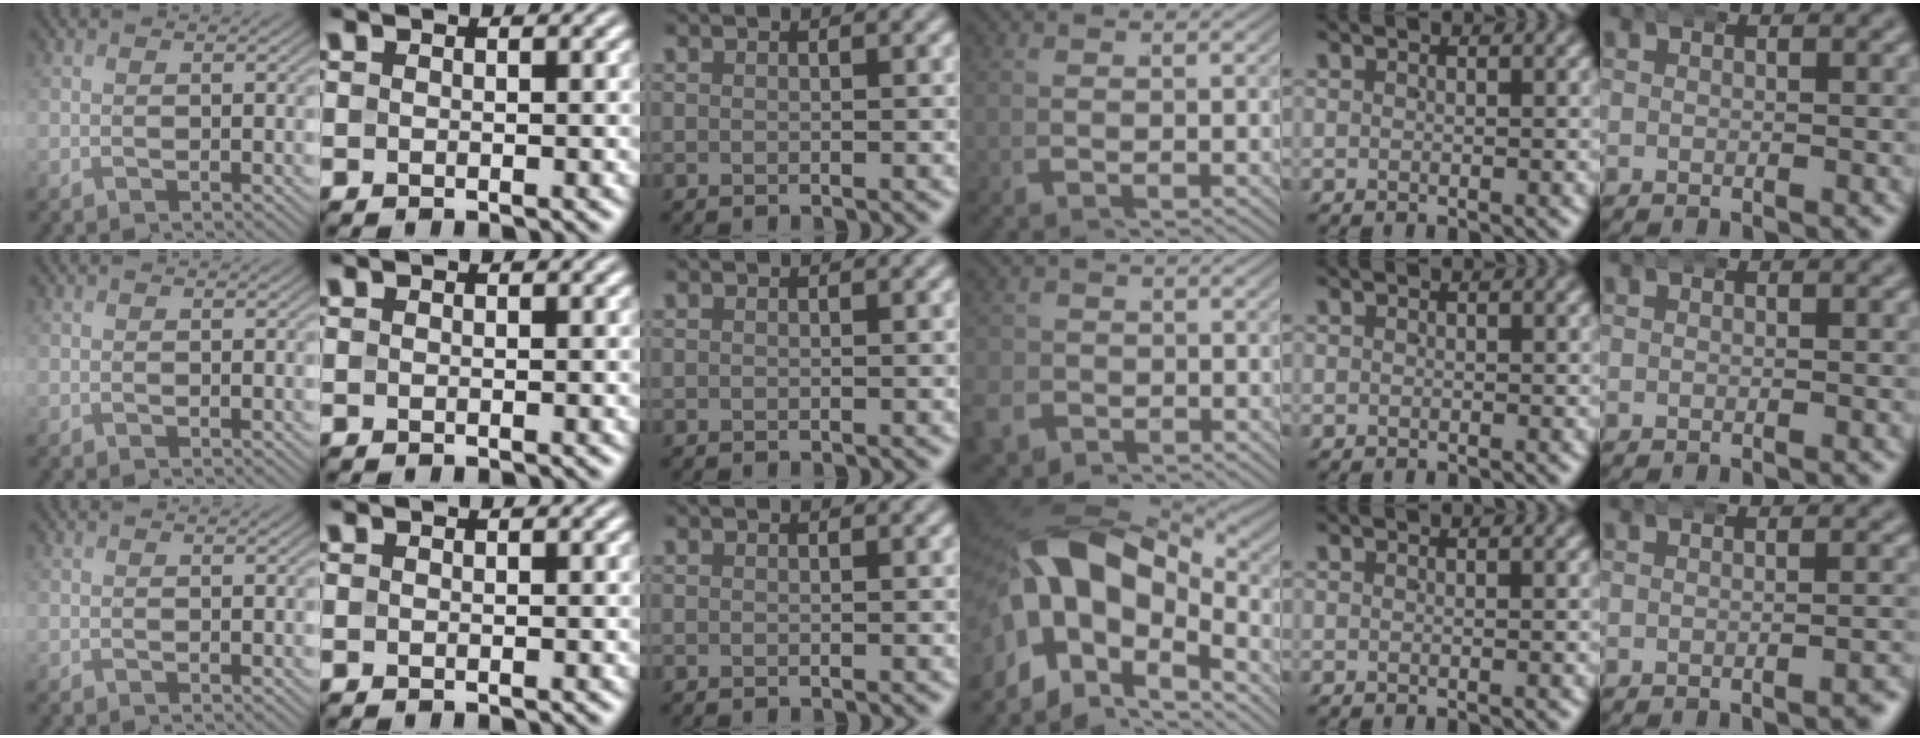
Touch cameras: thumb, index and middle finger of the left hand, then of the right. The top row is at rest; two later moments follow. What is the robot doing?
{"motion": "wrap", "object": "arm wrap"}